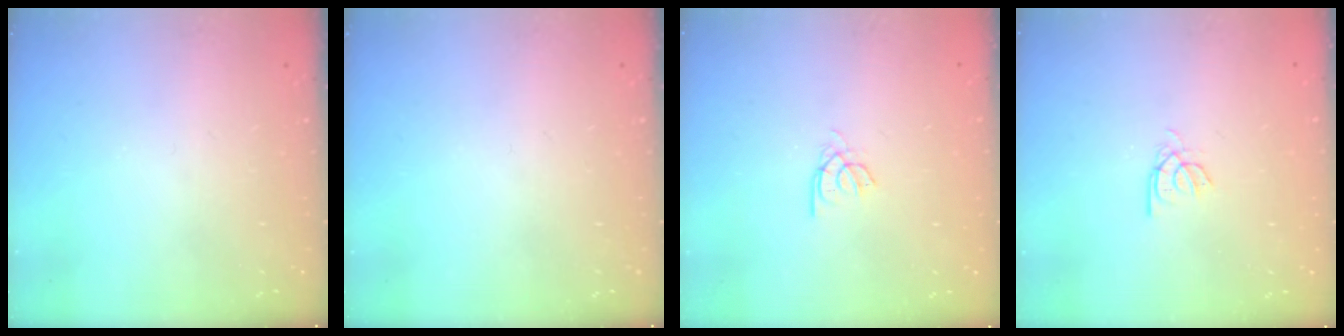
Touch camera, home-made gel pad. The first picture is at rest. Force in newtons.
{"total": 0.0}
{"total": 2.2, "press": 2.1, "slide": 0.4}
{"total": 2.2, "press": 2.2, "slide": 0.2}